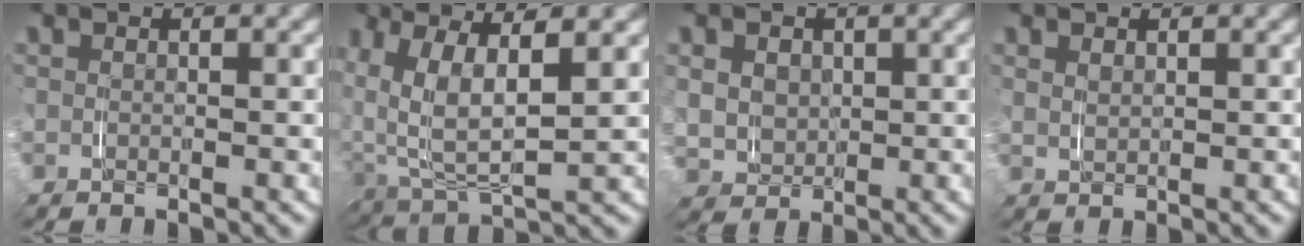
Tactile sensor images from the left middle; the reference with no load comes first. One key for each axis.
{"total": 4.5, "fx": 2.1, "fy": 2.7, "fz": 2.9, "tx": -0.062, "ty": 0.001, "tz": 0.028}
{"total": 4.3, "fx": -0.1, "fy": 4.3, "fz": 0.7, "tx": -0.025, "ty": -0.028, "tz": 0.005}
{"total": 1.1, "fx": 0.9, "fy": -0.5, "fz": -0.4, "tx": 0.009, "ty": 0.000, "tz": 0.017}